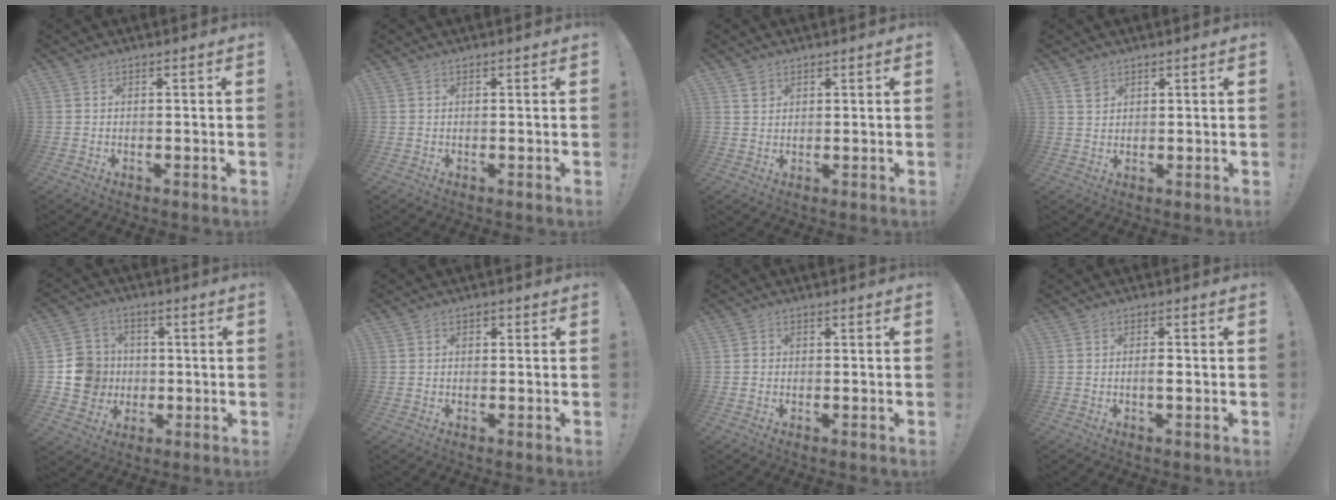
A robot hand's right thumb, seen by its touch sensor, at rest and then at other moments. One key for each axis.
{"total": 0.0}
{"total": 2.4, "fx": 1.5, "fy": 1.7, "fz": 0.5, "tx": 0.009, "ty": -0.009, "tz": 0.026}
{"total": 3.0, "fx": 1.9, "fy": 2.0, "fz": 0.9, "tx": -0.001, "ty": -0.012, "tz": 0.033}
{"total": 11.7, "fx": -0.9, "fy": 11.2, "fz": 3.4, "tx": -0.039, "ty": 0.020, "tz": -0.006}
{"total": 1.3, "fx": -0.1, "fy": 1.1, "fz": 0.6, "tx": -0.004, "ty": 0.003, "tz": -0.005}
{"total": 1.1, "fx": -0.3, "fy": 1.0, "fz": 0.2, "tx": -0.006, "ty": 0.005, "tz": -0.004}
{"total": 2.2, "fx": -0.6, "fy": 0.6, "fz": 2.0, "tx": -0.028, "ty": 0.001, "tz": -0.013}